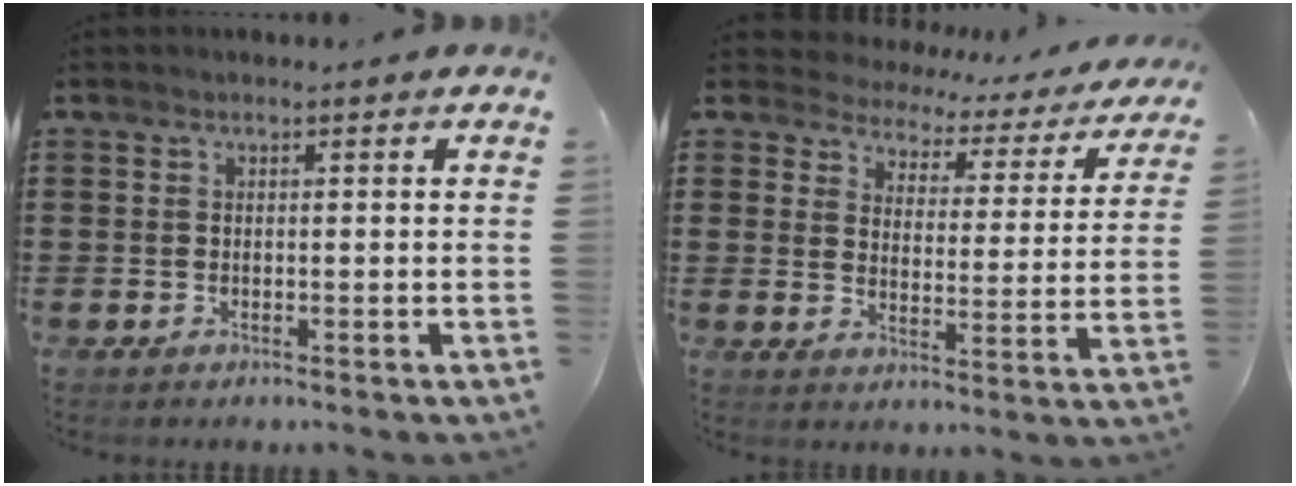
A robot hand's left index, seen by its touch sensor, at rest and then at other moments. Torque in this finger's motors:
{"motor_torque": [2.14, 0.00, 0.56, 0.01]}